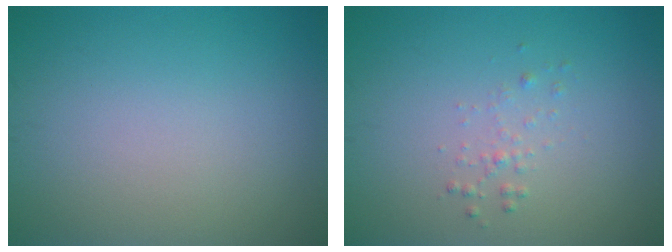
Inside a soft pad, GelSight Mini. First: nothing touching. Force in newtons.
{"total": 0.9, "press": 0.9, "slide": 0.0}